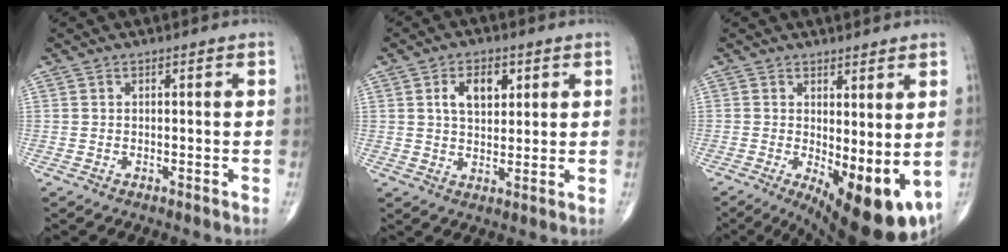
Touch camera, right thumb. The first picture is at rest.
{"total": 6.7, "force": [2.4, 4.0, 4.8], "torque": [-0.062, -0.008, 0.041]}
{"total": 13.6, "force": [-1.9, 5.0, 12.5], "torque": [-0.176, -0.029, -0.011]}